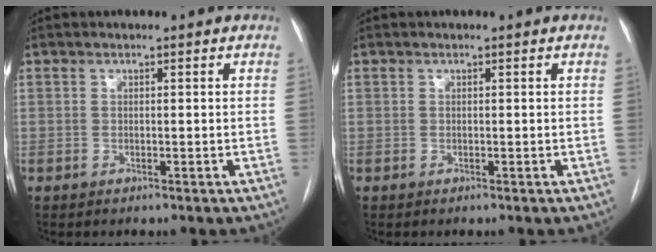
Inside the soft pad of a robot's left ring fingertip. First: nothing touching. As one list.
[{"total": 0.0}]